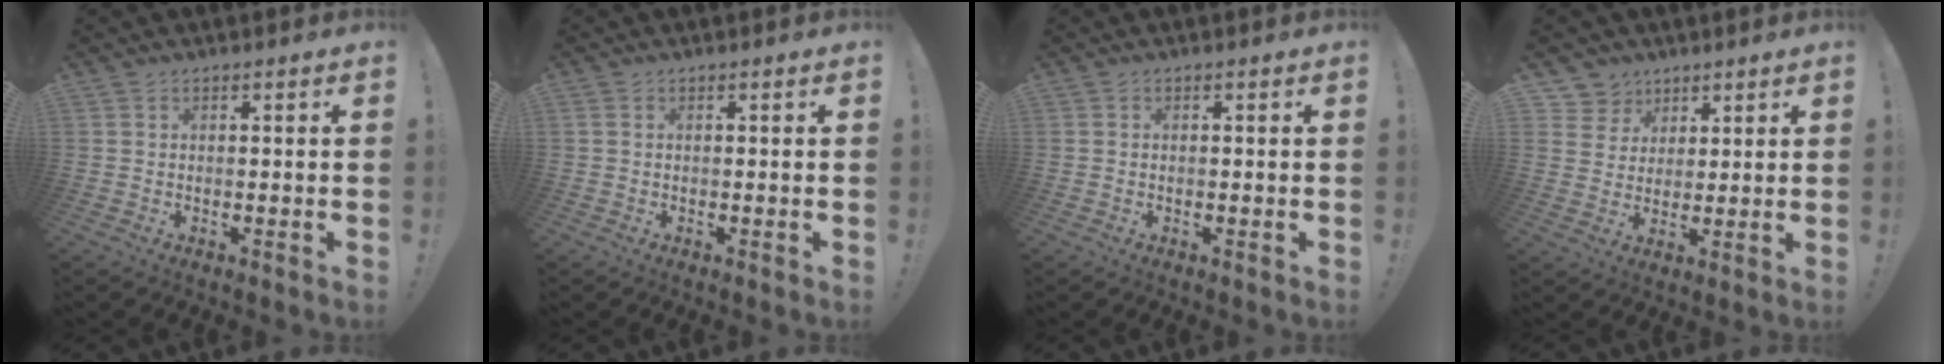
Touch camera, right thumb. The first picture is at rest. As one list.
[{"total": 0.5, "force": [0.2, 0.5, 0.2], "torque": [-0.005, 0.002, 0.003]}, {"total": 0.0}, {"total": 7.1, "force": [4.0, 5.9, 0.6], "torque": [-0.016, -0.033, 0.082]}]